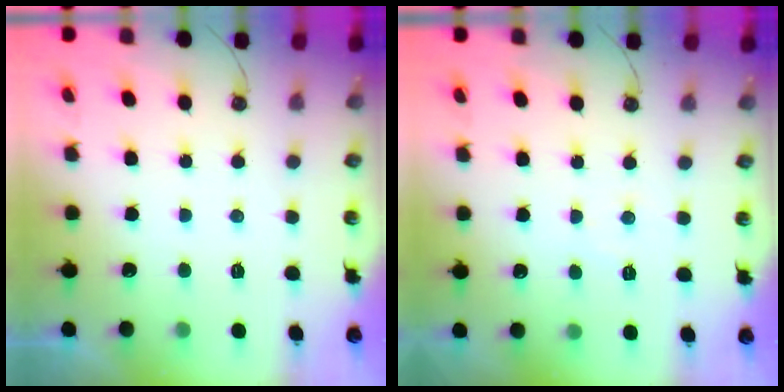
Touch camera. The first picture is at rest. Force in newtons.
{"total": 3.7, "press": 3.7, "slide": 0.6}